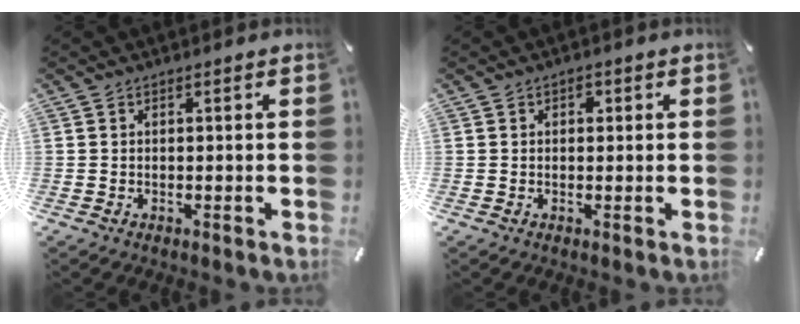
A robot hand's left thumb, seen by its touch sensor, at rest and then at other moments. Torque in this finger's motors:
{"motor_torque": [0.28, 0.45, 0.17, -0.38, 0.00]}